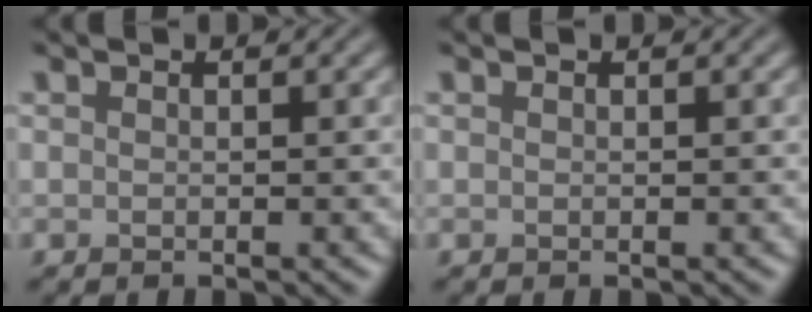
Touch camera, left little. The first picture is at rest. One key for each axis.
{"total": 0.0}